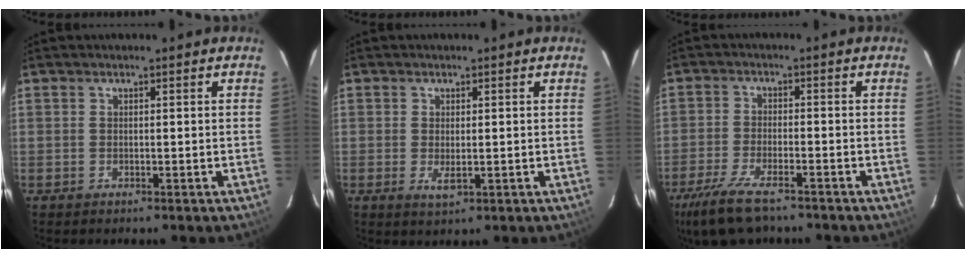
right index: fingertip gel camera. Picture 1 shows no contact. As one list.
[{"total": 2.5, "force": [-0.4, 1.1, 2.2], "torque": [-0.041, -0.008, -0.004]}, {"total": 11.4, "force": [-8.6, 3.4, 6.6], "torque": [-0.161, -0.033, -0.159]}]